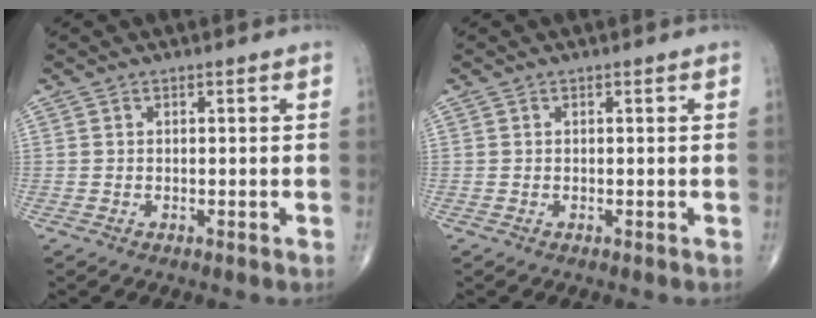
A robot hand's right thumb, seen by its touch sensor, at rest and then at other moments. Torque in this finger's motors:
{"motor_torque": [0.00, 0.00, 0.00, 0.00, 0.00]}